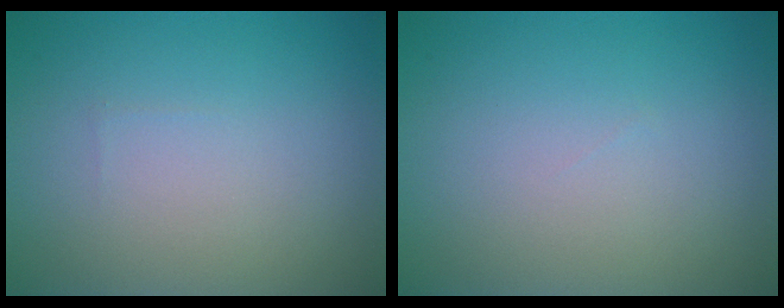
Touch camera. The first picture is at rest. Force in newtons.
{"total": 0.0}